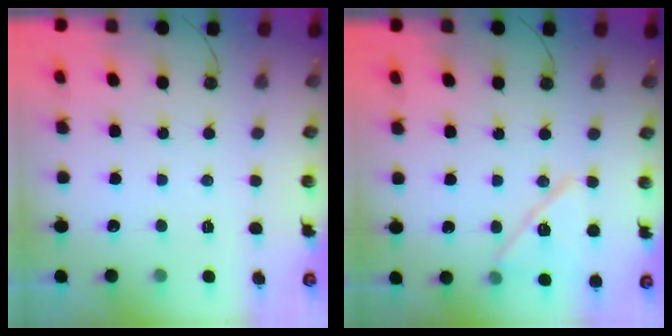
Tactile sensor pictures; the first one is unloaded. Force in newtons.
{"total": 14.2, "press": 14.0, "slide": 2.6}